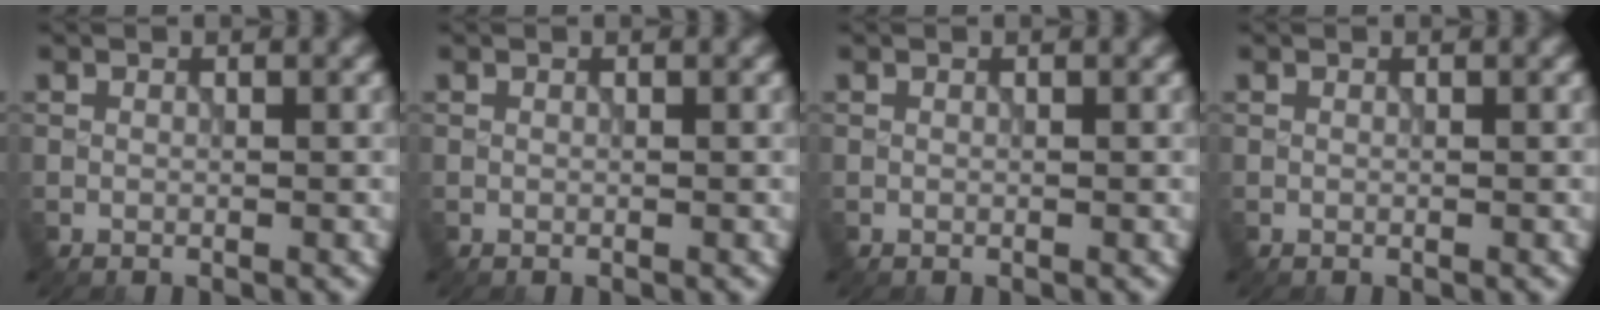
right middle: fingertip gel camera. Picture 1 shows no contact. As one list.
[{"total": 0.0}, {"total": 0.0}, {"total": 0.0}]